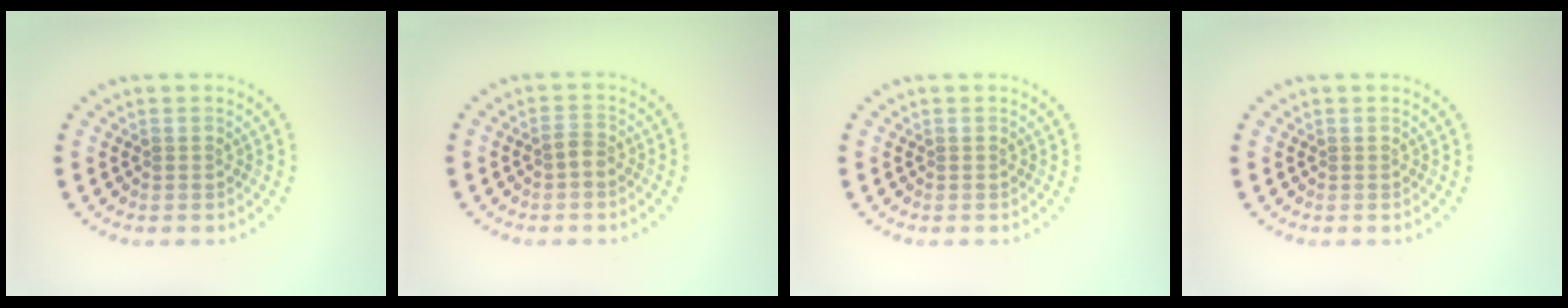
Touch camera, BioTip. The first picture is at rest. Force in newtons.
{"total": 1.1, "press": 1.1, "slide": 0.5}
{"total": 0.0}
{"total": 0.0}